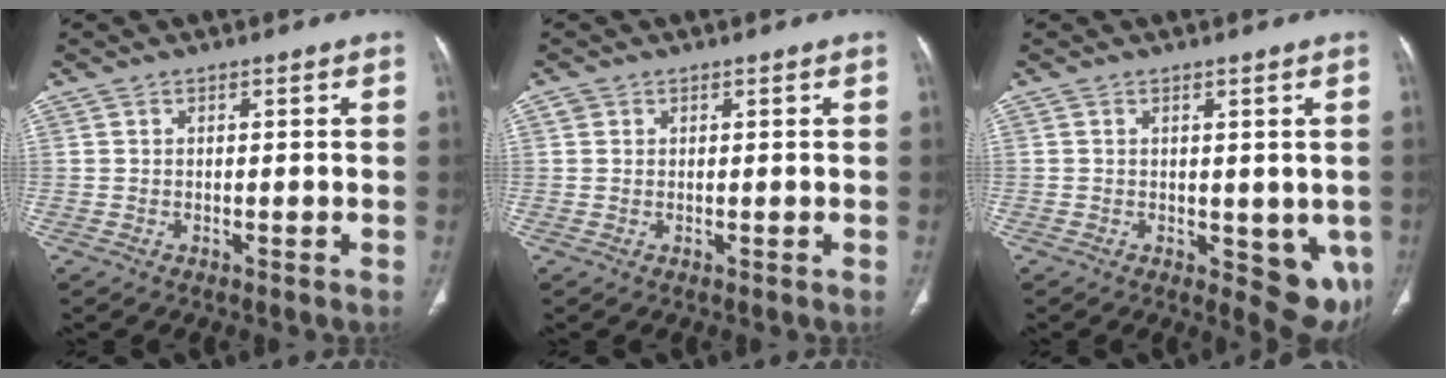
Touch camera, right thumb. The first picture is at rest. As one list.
[{"total": 0.9, "force": [0.3, 0.8, 0.2], "torque": [0.002, 0.001, 0.005]}, {"total": 8.1, "force": [-1.5, 4.0, 6.8], "torque": [-0.045, -0.012, -0.010]}]